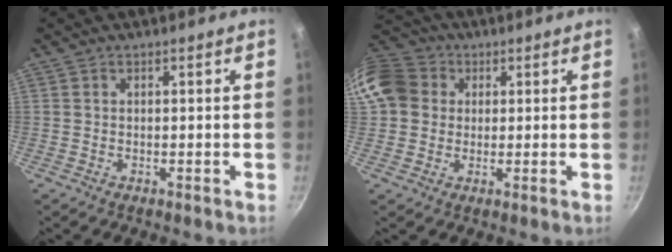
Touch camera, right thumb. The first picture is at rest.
{"total": 13.9, "force": [3.2, 12.1, 6.0], "torque": [-0.118, 0.026, 0.050]}